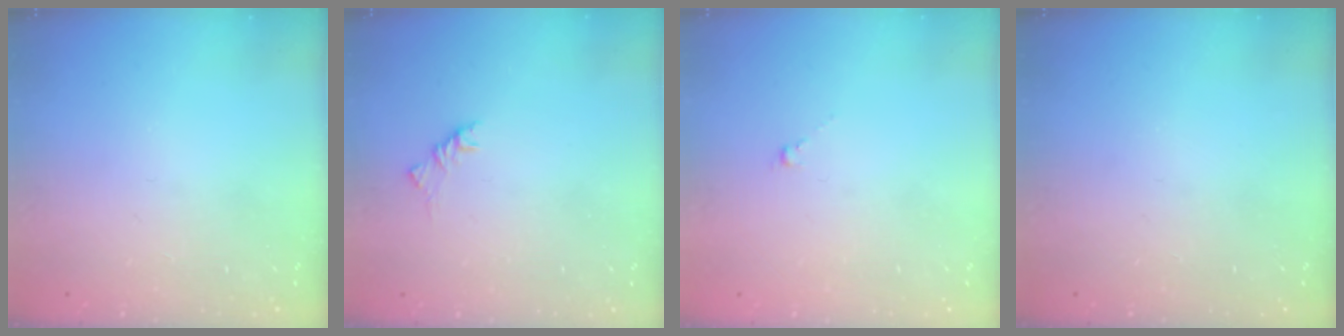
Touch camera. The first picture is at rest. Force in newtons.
{"total": 3.0, "press": 2.9, "slide": 0.9}
{"total": 0.6, "press": 0.4, "slide": 0.4}
{"total": 0.0}